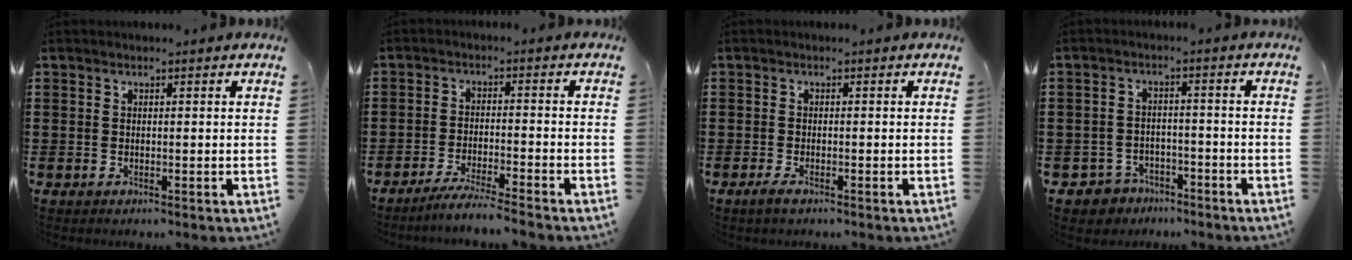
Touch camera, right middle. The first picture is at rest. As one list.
[{"total": 3.8, "force": [-3.6, -0.5, 1.3], "torque": [-0.022, -0.006, -0.069]}, {"total": 1.2, "force": [-0.8, 0.2, 0.9], "torque": [-0.018, -0.003, -0.015]}, {"total": 3.4, "force": [-3.2, 1.3, 0.0], "torque": [-0.020, -0.001, -0.070]}]